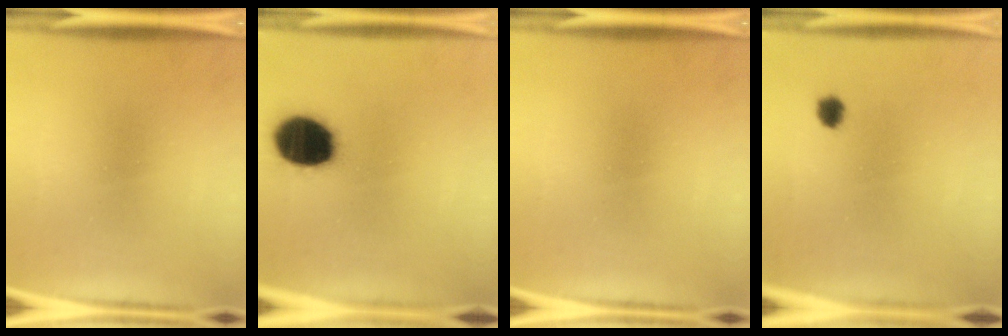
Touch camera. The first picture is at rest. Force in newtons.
{"total": 18.8}
{"total": 0.0}
{"total": 2.1}